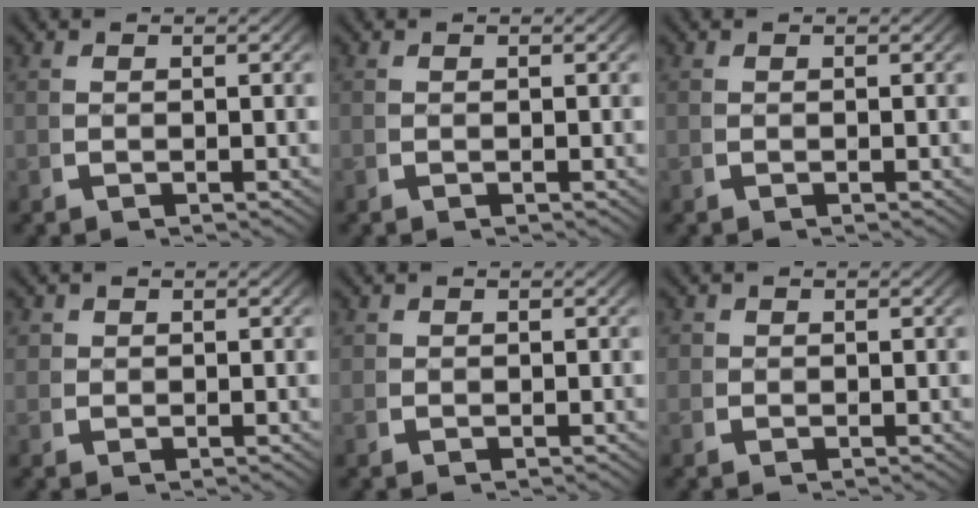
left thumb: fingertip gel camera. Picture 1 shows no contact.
{"total": 0.0}
{"total": 0.6, "force": [0.3, -0.5, -0.2], "torque": [0.006, -0.002, 0.007]}
{"total": 1.5, "force": [0.8, 1.2, 0.4], "torque": [-0.012, -0.008, 0.019]}
{"total": 0.7, "force": [0.5, 0.4, 0.0], "torque": [-0.004, -0.007, 0.014]}
{"total": 1.2, "force": [0.4, 1.1, 0.3], "torque": [-0.009, -0.009, 0.009]}